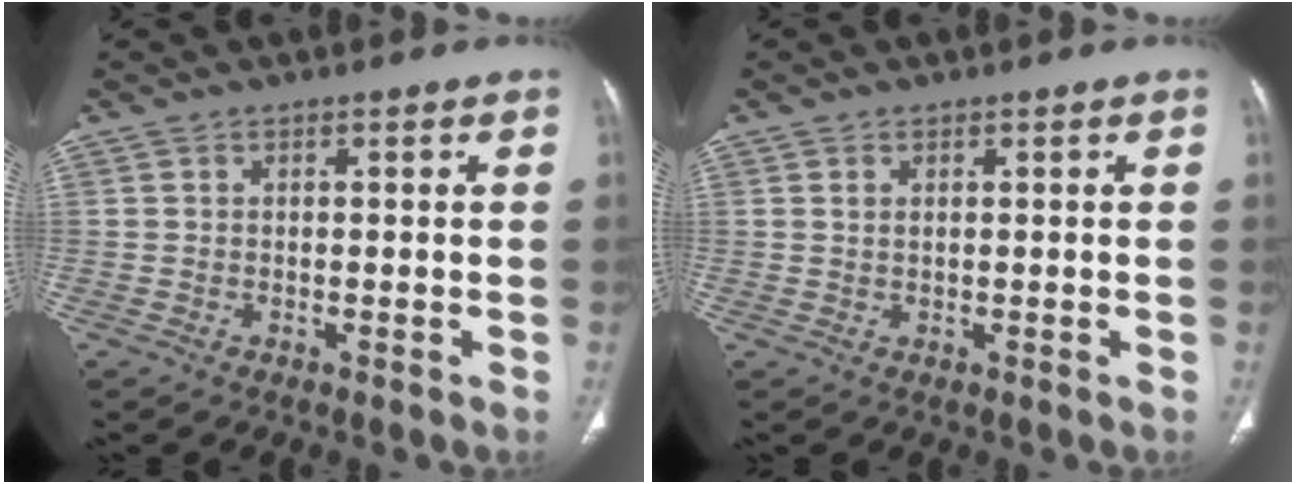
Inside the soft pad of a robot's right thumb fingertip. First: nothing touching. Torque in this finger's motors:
{"motor_torque": [-0.09, -0.15, 0.01, 0.48, -0.05]}